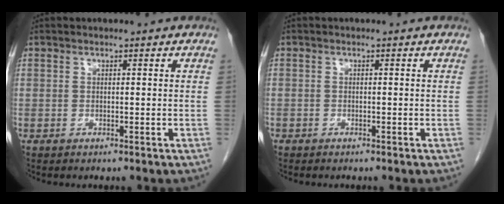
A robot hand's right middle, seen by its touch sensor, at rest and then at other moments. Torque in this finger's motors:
{"motor_torque": [0.95, -1.19, 0.22, -0.03]}